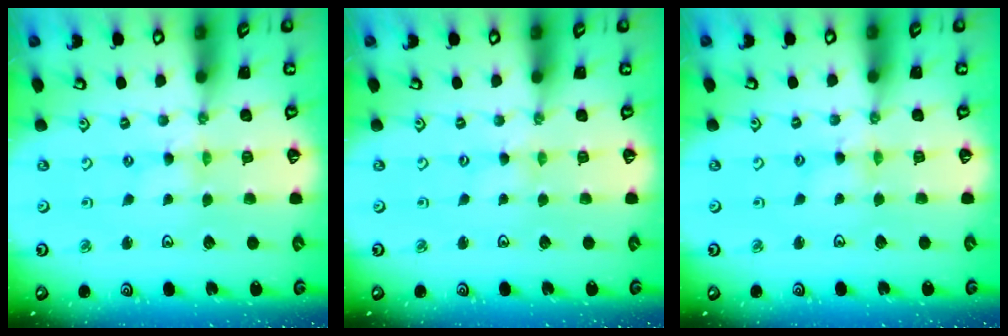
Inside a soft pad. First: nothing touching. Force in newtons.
{"total": 0.7, "press": 0.7, "slide": 0.1}
{"total": 3.3, "press": 3.3, "slide": 0.4}